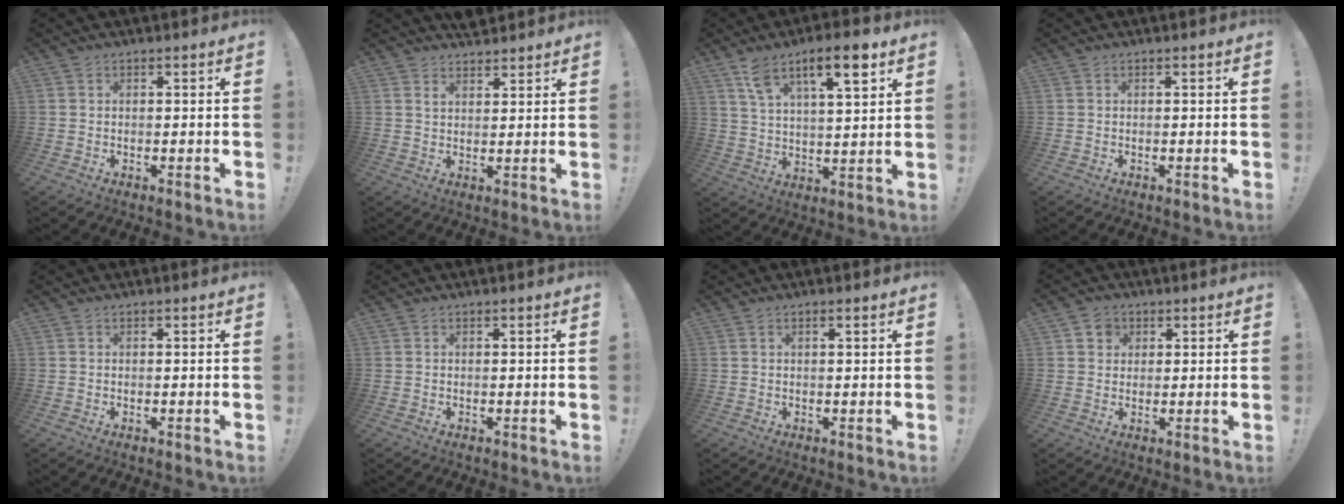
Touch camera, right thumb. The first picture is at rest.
{"total": 3.7, "force": [3.3, 1.4, 0.9], "torque": [-0.002, -0.023, 0.059]}
{"total": 12.7, "force": [7.7, 3.5, 9.5], "torque": [-0.147, -0.028, 0.123]}
{"total": 0.0}
{"total": 0.0}
{"total": 0.0}
{"total": 1.2, "force": [0.6, 0.0, 1.1], "torque": [-0.014, -0.002, 0.008]}
{"total": 3.9, "force": [1.7, 3.4, 0.9], "torque": [-0.007, -0.004, 0.029]}